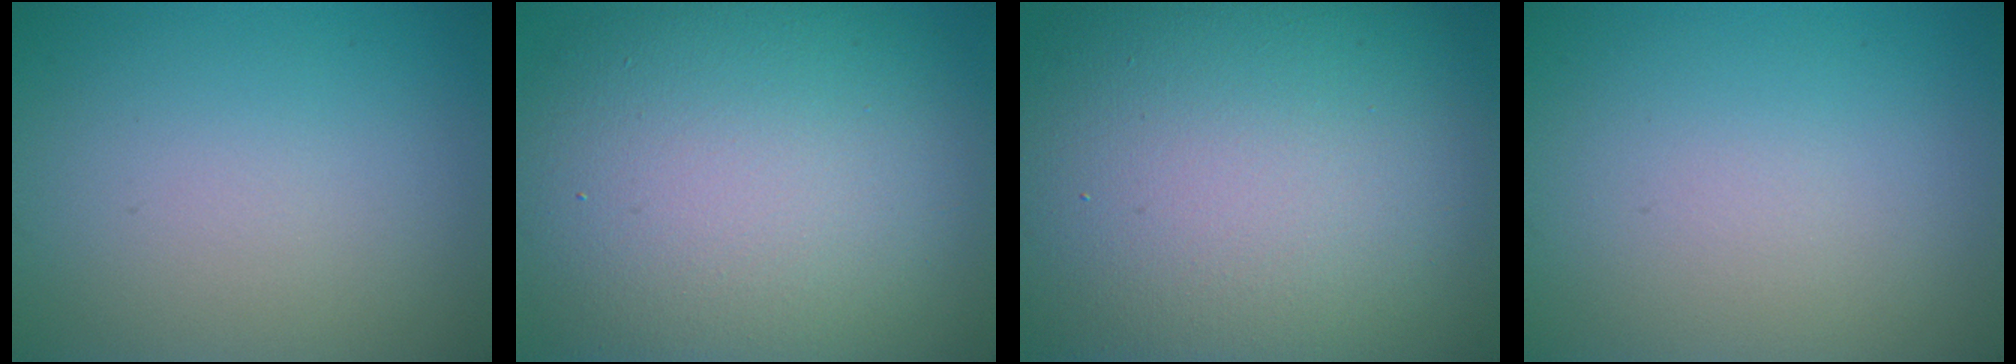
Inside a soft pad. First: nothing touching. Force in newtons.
{"total": 15.2, "press": 15.2, "slide": 1.1}
{"total": 19.9, "press": 19.9, "slide": 1.0}
{"total": 0.0}